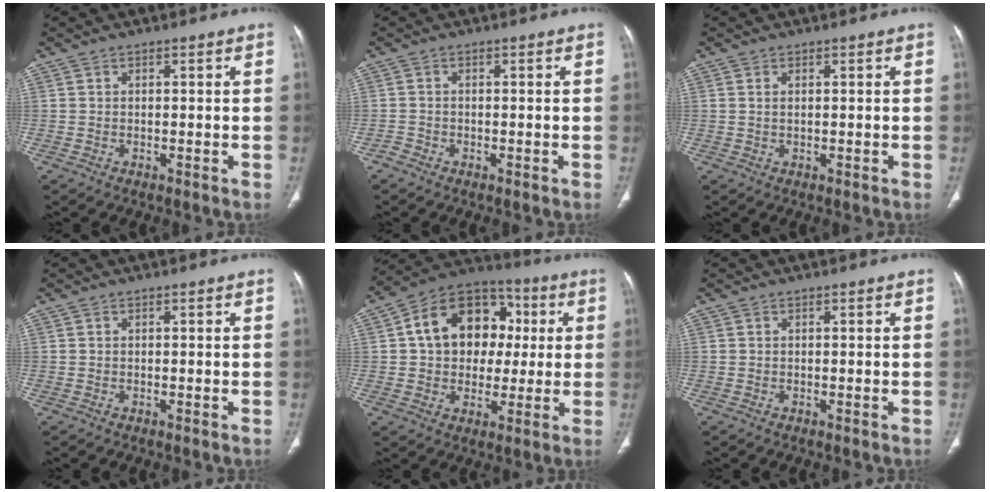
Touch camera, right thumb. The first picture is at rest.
{"total": 1.0, "force": [-0.8, 0.5, 0.0], "torque": [-0.003, 0.000, -0.022]}
{"total": 0.8, "force": [0.3, 0.4, 0.6], "torque": [-0.017, 0.003, 0.008]}
{"total": 0.0}
{"total": 17.4, "force": [2.8, 13.3, 10.9], "torque": [-0.132, 0.023, 0.038]}
{"total": 0.0}